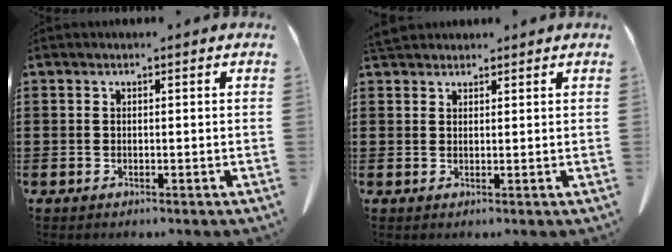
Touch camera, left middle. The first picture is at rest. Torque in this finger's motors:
{"motor_torque": [0.31, 0.16, 0.08, 0.06]}